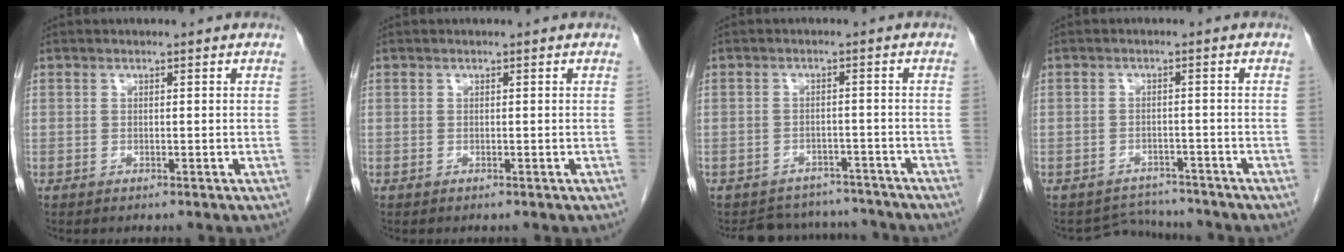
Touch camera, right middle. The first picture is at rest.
{"total": 0.0}
{"total": 8.3, "force": [-7.8, 2.7, 0.1], "torque": [0.004, 0.017, -0.098]}
{"total": 4.0, "force": [-3.8, 0.9, -1.2], "torque": [0.016, 0.011, -0.054]}